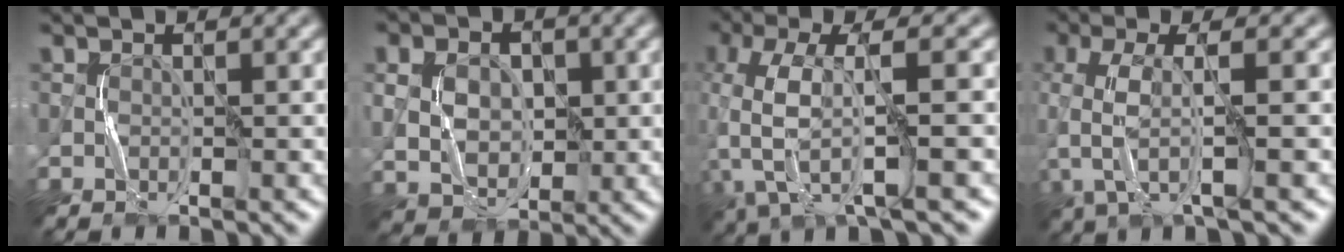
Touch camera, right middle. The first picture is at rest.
{"total": 4.8, "force": [0.3, 3.6, 3.2], "torque": [-0.065, 0.001, 0.009]}
{"total": 8.9, "force": [-2.8, 3.3, 7.8], "torque": [-0.183, 0.003, -0.059]}
{"total": 5.0, "force": [-0.8, 1.4, 4.7], "torque": [-0.110, -0.003, -0.014]}